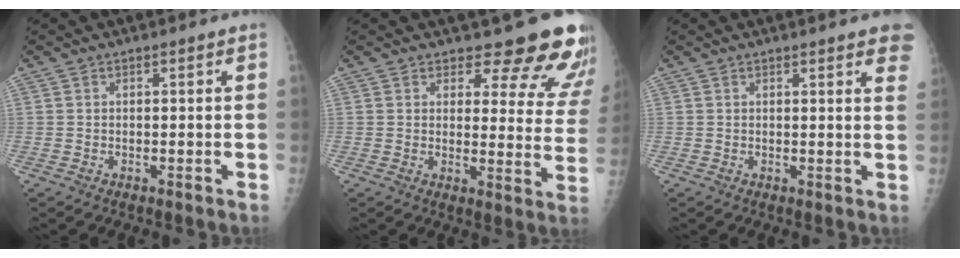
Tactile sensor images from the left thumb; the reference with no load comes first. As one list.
[{"total": 14.8, "force": [13.3, 4.9, 4.6], "torque": [0.000, -0.110, 0.136]}, {"total": 6.9, "force": [4.7, 1.5, 4.8], "torque": [-0.039, -0.008, 0.045]}]